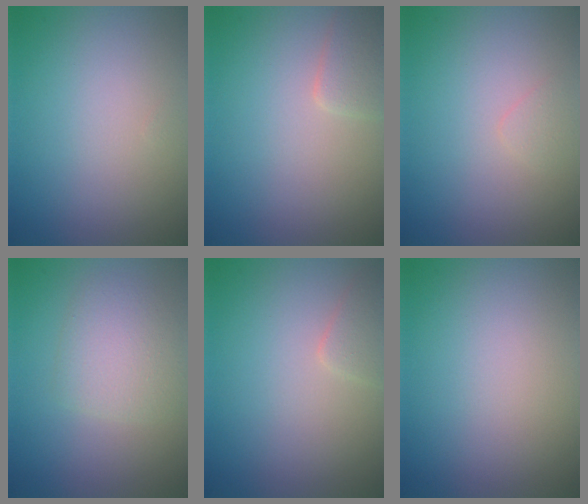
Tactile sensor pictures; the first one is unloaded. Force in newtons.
{"total": 1.9, "press": 1.9, "slide": 0.1}
{"total": 0.7, "press": 0.7, "slide": 0.0}
{"total": 2.9, "press": 2.9, "slide": 0.0}
{"total": 1.4, "press": 1.4, "slide": 0.1}
{"total": 0.0}